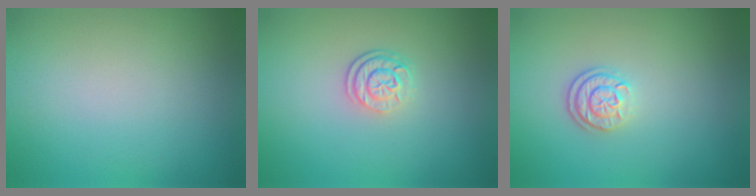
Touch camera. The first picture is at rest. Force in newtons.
{"total": 2.7, "press": 2.0, "slide": 1.8}
{"total": 2.5, "press": 2.0, "slide": 1.5}